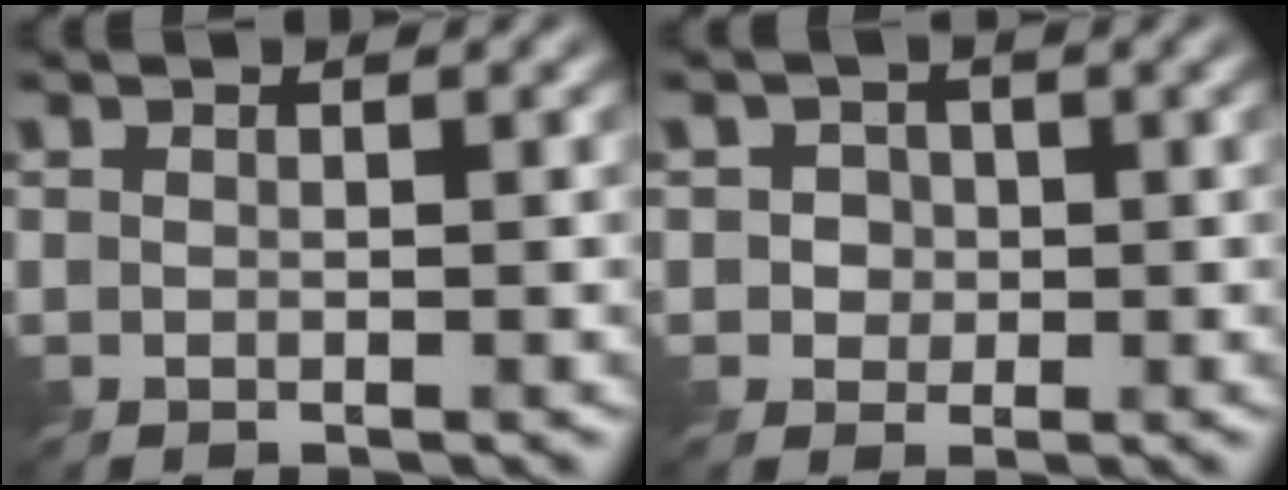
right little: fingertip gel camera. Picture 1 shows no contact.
{"total": 2.6, "force": [0.5, 2.4, 0.9], "torque": [-0.013, 0.004, 0.006]}